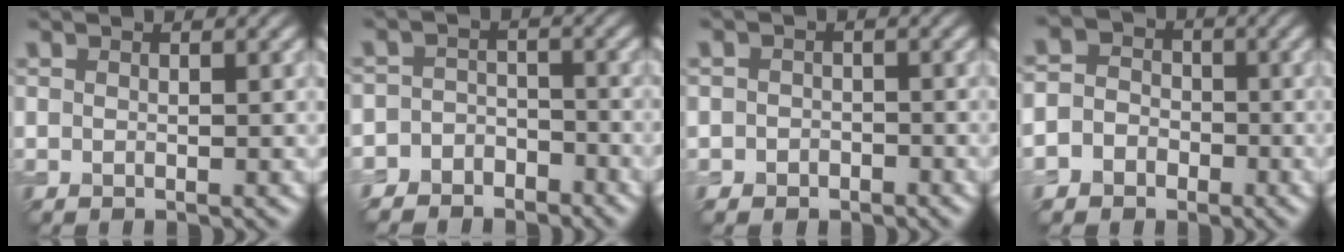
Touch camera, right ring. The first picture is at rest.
{"total": 4.7, "force": [-3.7, 2.8, -0.1], "torque": [0.037, 0.004, -0.066]}
{"total": 1.5, "force": [-0.7, 1.3, 0.2], "torque": [0.014, 0.002, -0.018]}
{"total": 5.7, "force": [-2.5, 5.0, 0.9], "torque": [0.001, -0.001, -0.064]}